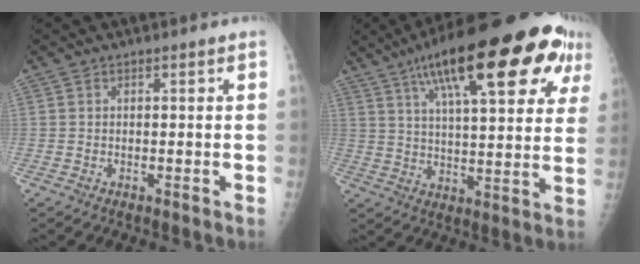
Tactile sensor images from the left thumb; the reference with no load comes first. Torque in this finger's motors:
{"motor_torque": [0.77, 0.65, 1.85, -0.91, 0.52]}